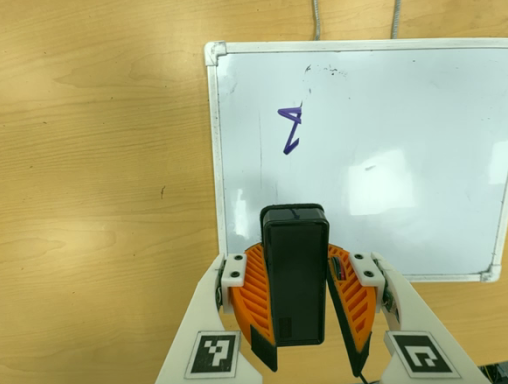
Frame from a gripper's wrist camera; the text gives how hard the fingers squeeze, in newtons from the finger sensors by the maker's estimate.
{"total": 10.1, "left": 9.8, "right": 10.3}